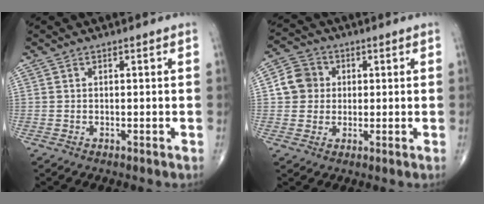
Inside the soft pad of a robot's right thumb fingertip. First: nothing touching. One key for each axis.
{"total": 6.7, "fx": 0.8, "fy": 6.2, "fz": 2.3, "tx": -0.018, "ty": 0.009, "tz": 0.006}